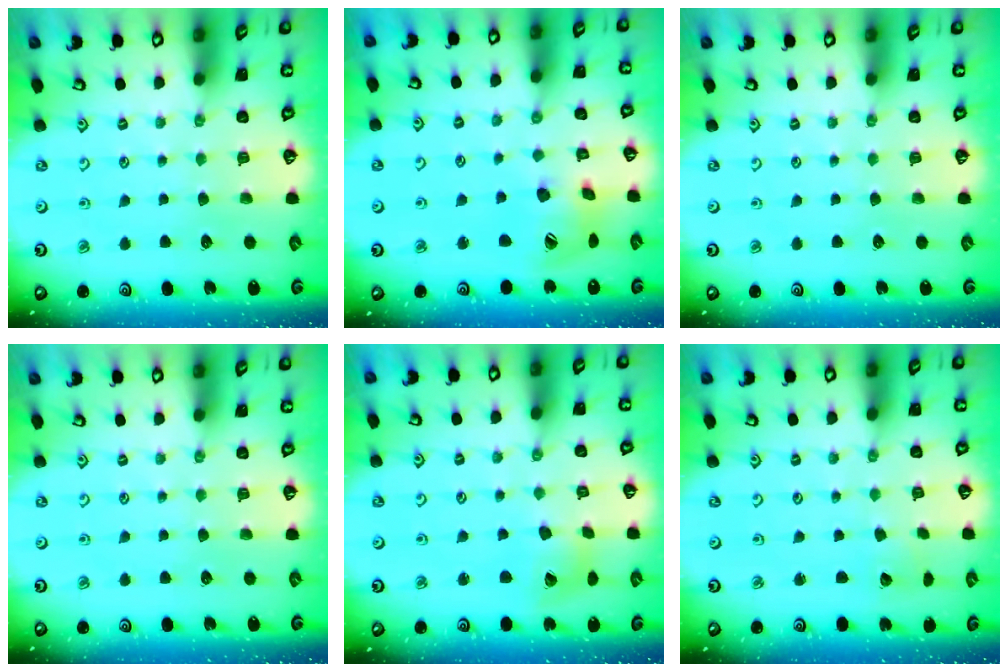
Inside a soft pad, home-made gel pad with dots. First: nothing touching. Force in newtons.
{"total": 15.0, "press": 14.9, "slide": 1.9}
{"total": 0.0}
{"total": 0.0}
{"total": 6.7, "press": 6.6, "slide": 1.1}
{"total": 2.4, "press": 2.4, "slide": 0.2}